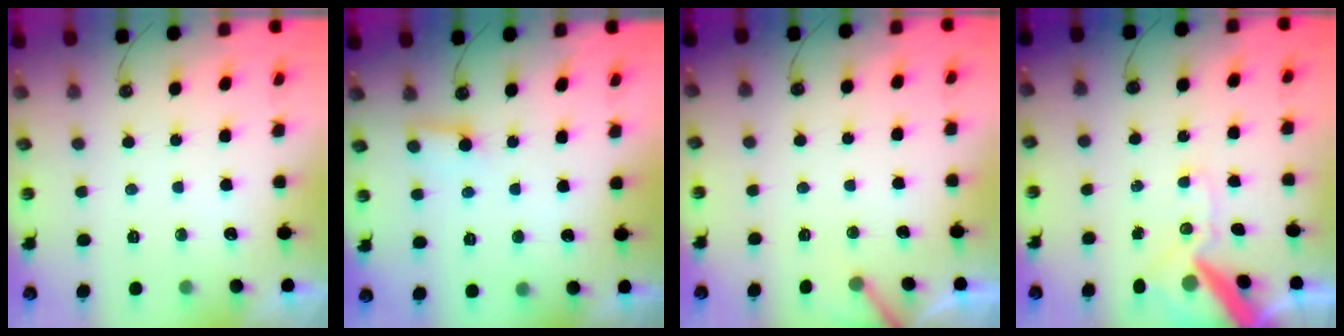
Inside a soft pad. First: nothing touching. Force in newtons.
{"total": 4.0, "press": 3.9, "slide": 0.9}
{"total": 2.9, "press": 2.9, "slide": 0.2}
{"total": 13.5, "press": 13.4, "slide": 1.7}